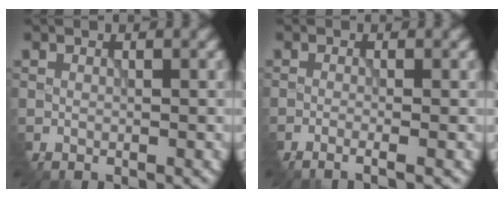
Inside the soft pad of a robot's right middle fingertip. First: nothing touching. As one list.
[{"total": 2.2, "force": [-1.3, 0.4, 1.7], "torque": [-0.030, -0.003, -0.026]}]